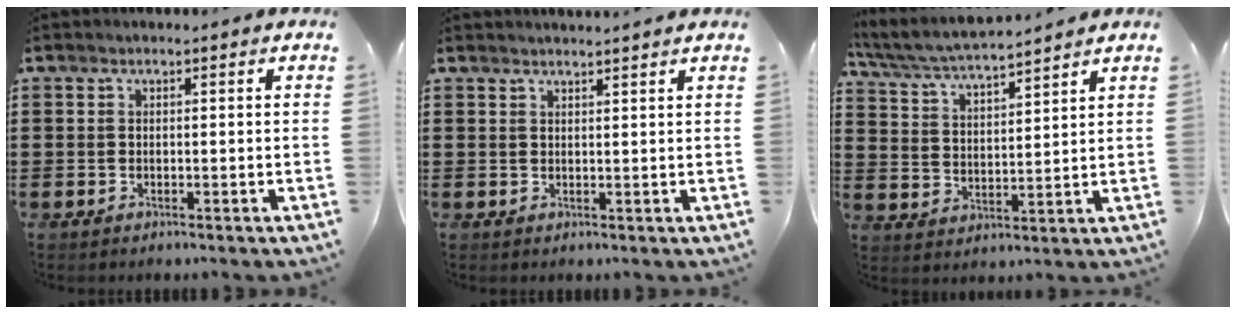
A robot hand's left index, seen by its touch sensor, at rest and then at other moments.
{"total": 1.4, "force": [1.3, -0.4, 0.1], "torque": [-0.004, -0.002, 0.027]}
{"total": 5.5, "force": [5.2, 0.0, 1.8], "torque": [-0.057, -0.032, 0.088]}